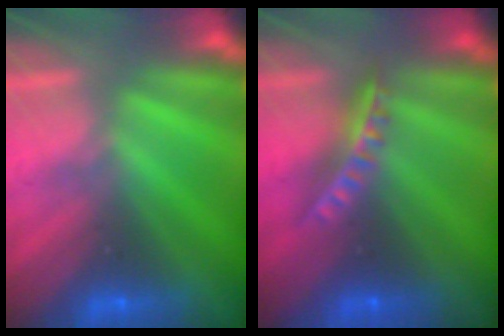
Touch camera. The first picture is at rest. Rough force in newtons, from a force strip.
{"total": 7.2}